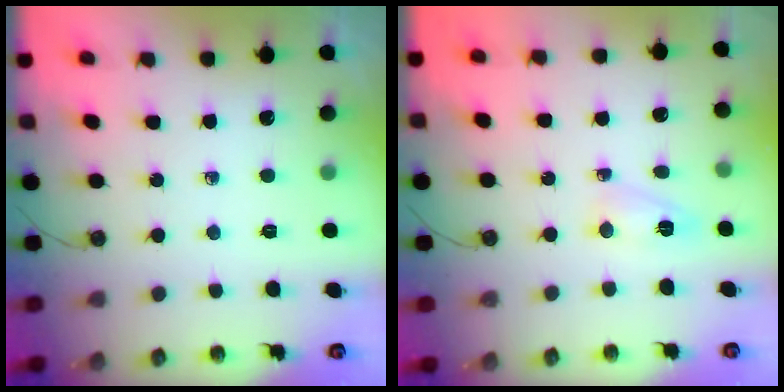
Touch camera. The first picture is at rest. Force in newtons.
{"total": 3.9, "press": 3.9, "slide": 0.7}